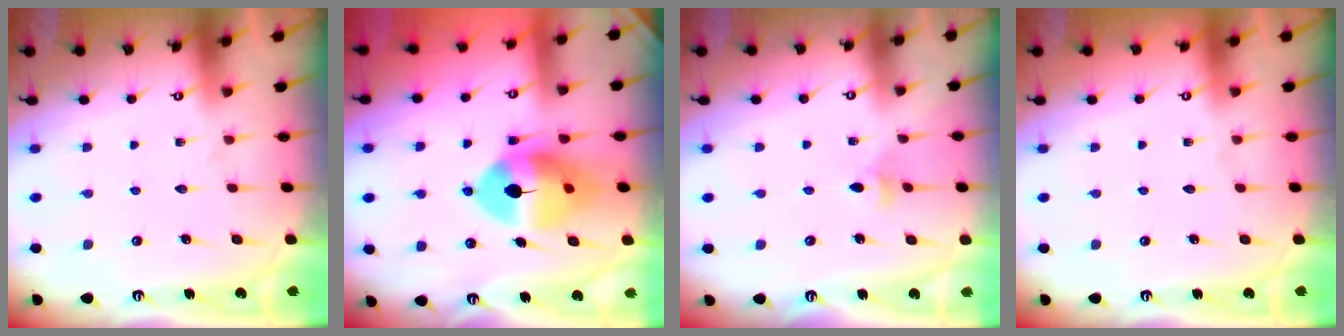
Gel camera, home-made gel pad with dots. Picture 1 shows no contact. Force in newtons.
{"total": 12.1, "press": 11.9, "slide": 2.0}
{"total": 3.6, "press": 3.6, "slide": 0.8}
{"total": 0.0}